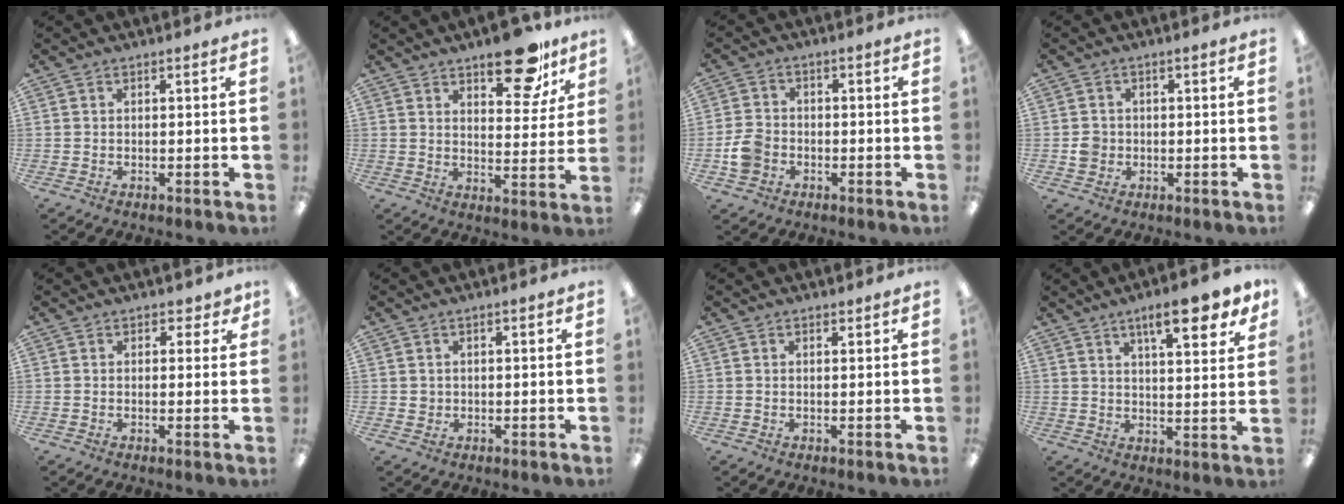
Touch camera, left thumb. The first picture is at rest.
{"total": 14.9, "force": [10.4, 6.6, 8.3], "torque": [-0.086, -0.065, 0.172]}
{"total": 5.6, "force": [-2.0, 4.5, 2.6], "torque": [-0.055, 0.013, -0.037]}
{"total": 3.1, "force": [-0.5, 2.9, 0.9], "torque": [-0.008, 0.001, -0.012]}
{"total": 2.6, "force": [1.4, 1.8, 1.1], "torque": [0.001, -0.003, 0.021]}
{"total": 1.2, "force": [0.3, 1.1, 0.2], "torque": [-0.006, 0.005, 0.004]}
{"total": 0.6, "force": [0.6, 0.2, 0.2], "torque": [0.003, -0.004, 0.009]}
{"total": 10.5, "force": [6.8, 2.9, 7.4], "torque": [-0.094, -0.036, 0.106]}